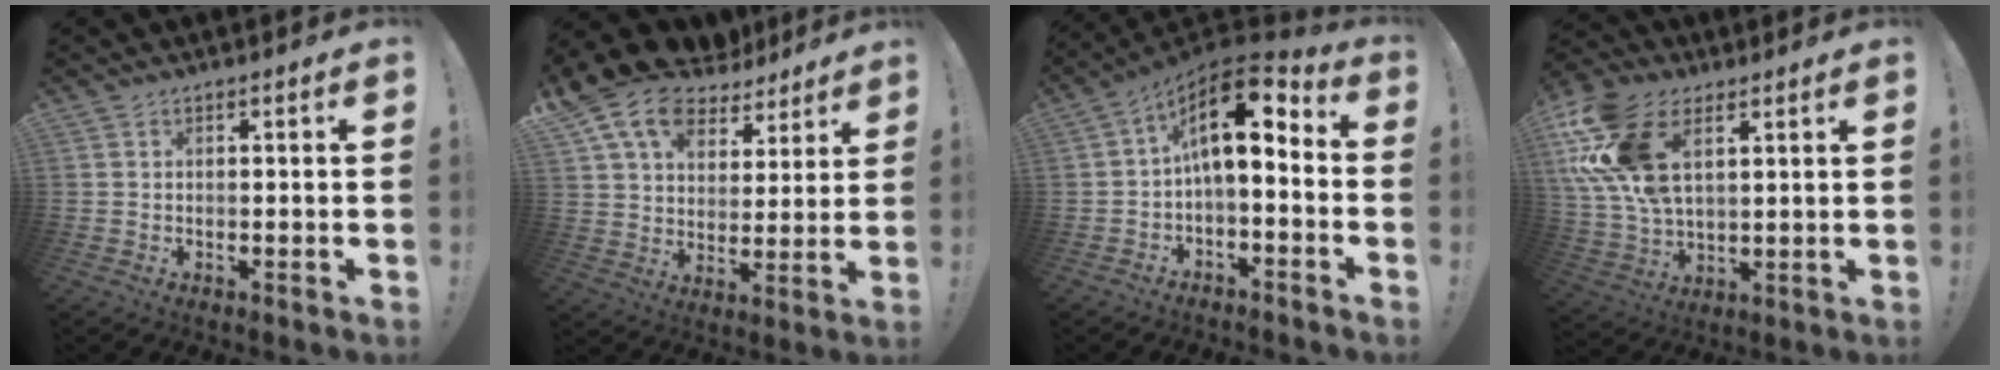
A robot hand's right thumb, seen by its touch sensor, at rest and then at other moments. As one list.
[{"total": 15.8, "force": [10.6, 9.2, 7.1], "torque": [-0.139, -0.068, 0.197]}, {"total": 12.6, "force": [2.8, 5.3, 11.1], "torque": [-0.185, -0.011, 0.046]}, {"total": 19.6, "force": [8.0, 11.8, 13.4], "torque": [-0.285, -0.027, 0.146]}]